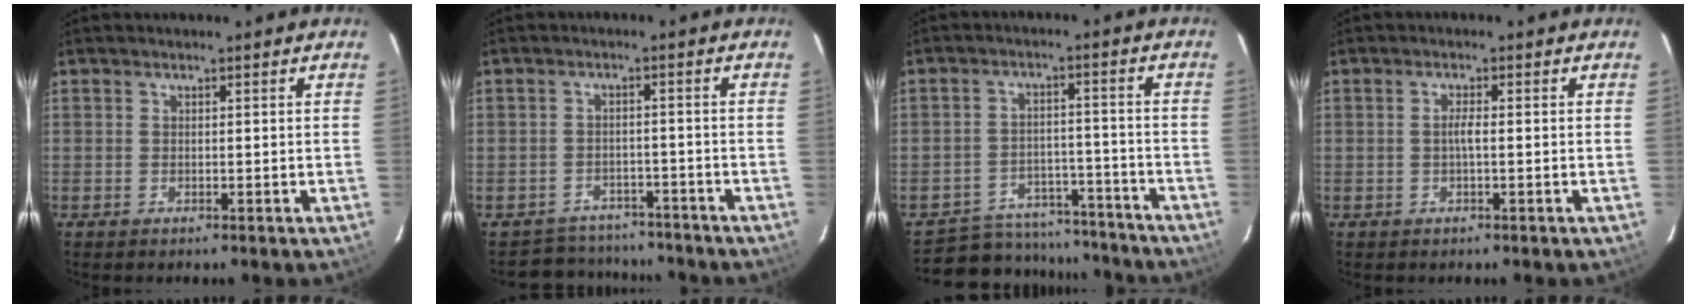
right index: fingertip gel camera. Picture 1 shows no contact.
{"total": 8.3, "force": [-7.2, 4.1, 0.5], "torque": [-0.020, 0.021, -0.092]}
{"total": 15.3, "force": [-13.3, 6.9, 3.4], "torque": [-0.085, 0.031, -0.167]}
{"total": 1.6, "force": [-0.3, -0.1, 1.6], "torque": [-0.031, 0.002, -0.007]}